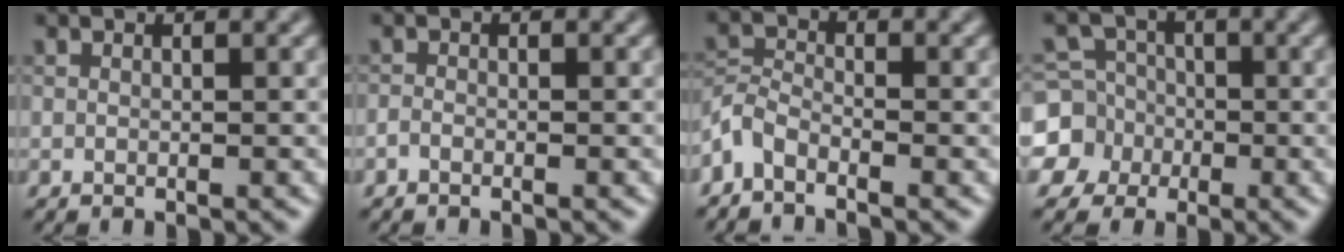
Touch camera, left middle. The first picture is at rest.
{"total": 0.6, "force": [-0.5, 0.3, 0.3], "torque": [-0.004, -0.002, -0.011]}
{"total": 2.5, "force": [-2.0, 1.0, 1.1], "torque": [-0.025, 0.004, -0.050]}
{"total": 7.4, "force": [-1.8, 7.0, 1.3], "torque": [-0.030, 0.004, -0.067]}